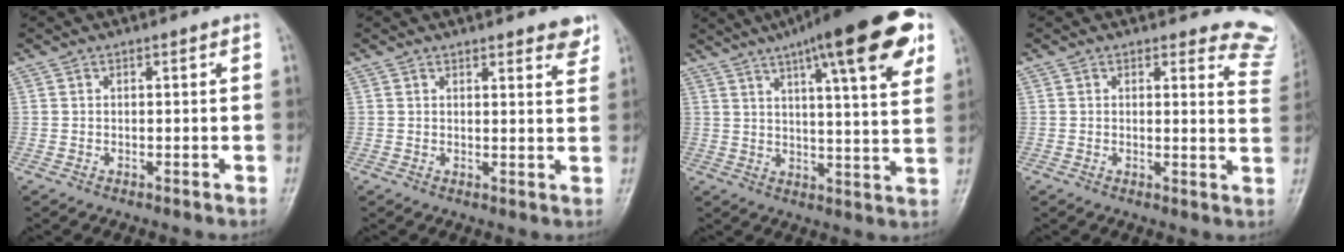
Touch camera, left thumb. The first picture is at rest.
{"total": 4.8, "force": [3.8, 1.4, 2.6], "torque": [-0.010, -0.019, 0.042]}
{"total": 21.1, "force": [11.4, 4.6, 17.1], "torque": [-0.233, -0.016, 0.157]}
{"total": 10.0, "force": [9.6, 2.9, -0.1], "torque": [0.060, -0.087, 0.061]}